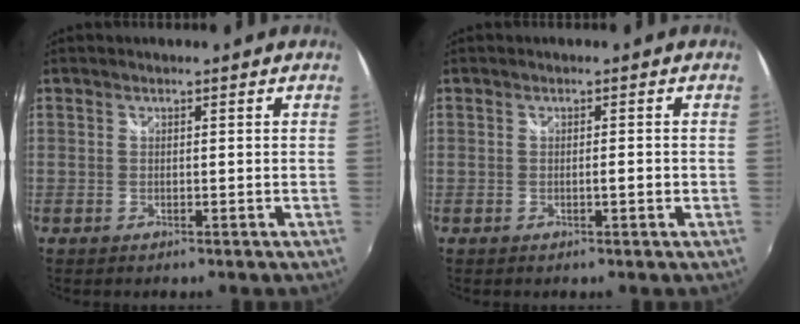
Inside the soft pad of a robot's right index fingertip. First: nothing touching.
{"total": 1.5, "force": [-0.3, 0.3, 1.5], "torque": [-0.022, 0.000, -0.005]}